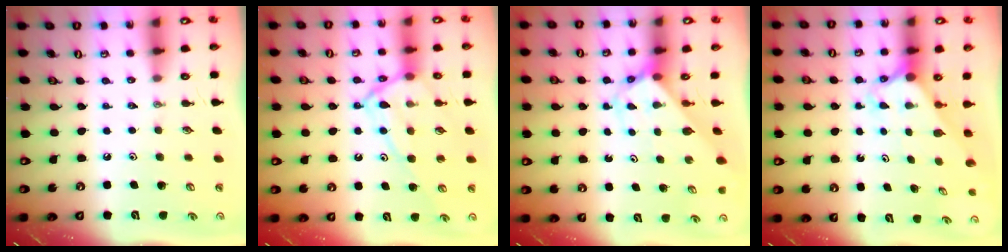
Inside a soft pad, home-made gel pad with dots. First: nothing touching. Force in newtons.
{"total": 13.4, "press": 13.4, "slide": 1.0}
{"total": 2.9, "press": 2.9, "slide": 0.1}
{"total": 2.6, "press": 2.6, "slide": 0.2}